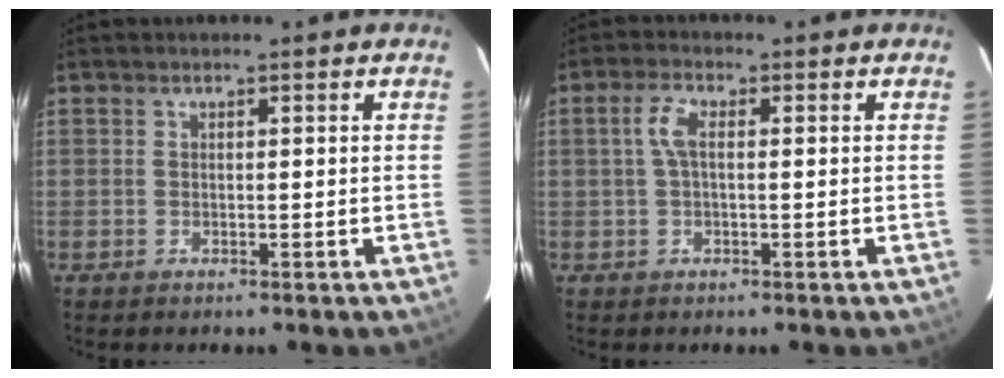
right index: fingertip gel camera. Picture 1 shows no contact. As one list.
[{"total": 3.4, "force": [0.2, 1.3, 3.1], "torque": [-0.066, 0.009, 0.005]}]